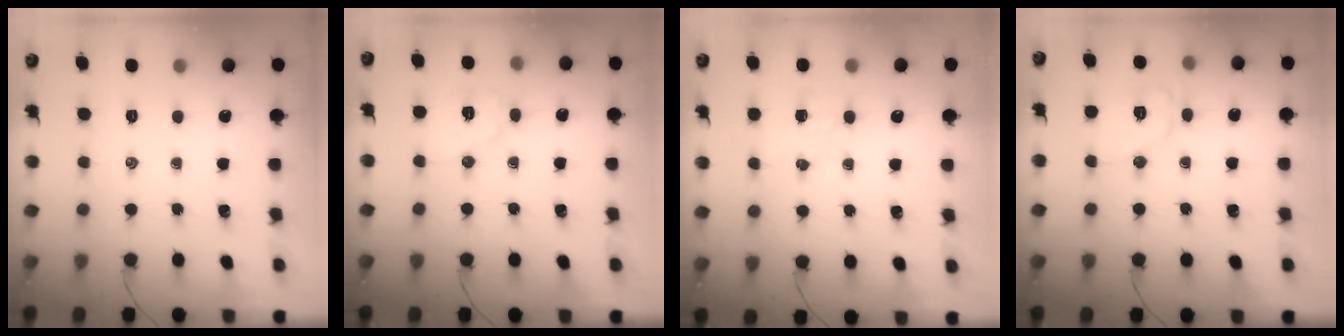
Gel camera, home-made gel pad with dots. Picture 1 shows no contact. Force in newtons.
{"total": 7.2, "press": 7.2, "slide": 0.3}
{"total": 4.0, "press": 3.8, "slide": 1.1}
{"total": 8.8, "press": 8.7, "slide": 0.5}